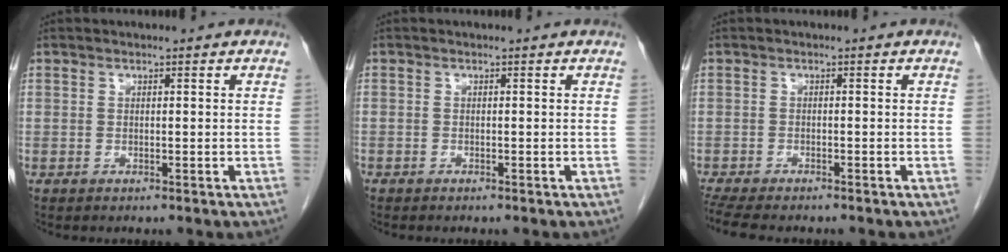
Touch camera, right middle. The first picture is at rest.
{"total": 0.5, "force": [-0.5, 0.2, 0.2], "torque": [-0.003, 0.000, -0.006]}
{"total": 8.6, "force": [-7.3, 2.1, 4.0], "torque": [-0.067, -0.008, -0.112]}